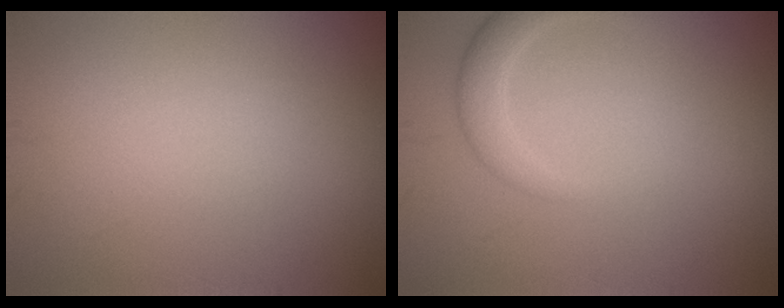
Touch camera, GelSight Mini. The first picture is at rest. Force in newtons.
{"total": 2.4, "press": 2.4, "slide": 0.2}